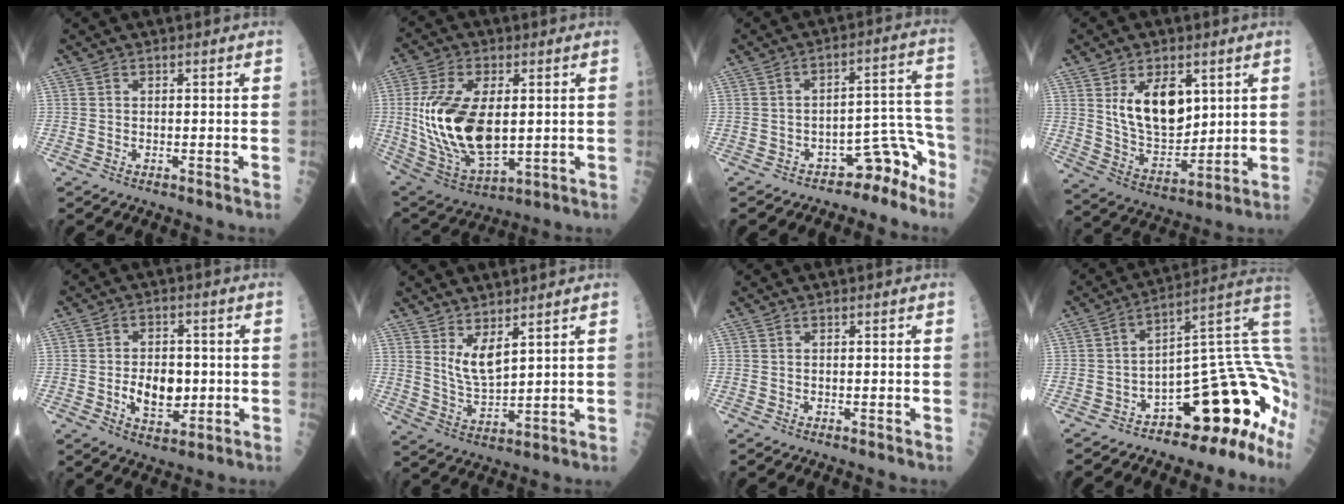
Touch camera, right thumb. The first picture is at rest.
{"total": 20.5, "force": [0.9, 10.3, 17.7], "torque": [-0.352, -0.019, 0.031]}
{"total": 7.6, "force": [-5.7, 4.0, 3.3], "torque": [-0.001, 0.104, -0.085]}
{"total": 13.0, "force": [4.5, 7.4, 9.8], "torque": [-0.132, -0.032, 0.095]}
{"total": 8.1, "force": [-1.0, 5.1, 6.2], "torque": [-0.072, -0.001, -0.013]}
{"total": 6.0, "force": [3.5, 1.8, 4.5], "torque": [-0.084, -0.042, 0.075]}
{"total": 0.0}
{"total": 14.8, "force": [-6.7, 5.8, 11.9], "torque": [-0.093, 0.124, -0.096]}